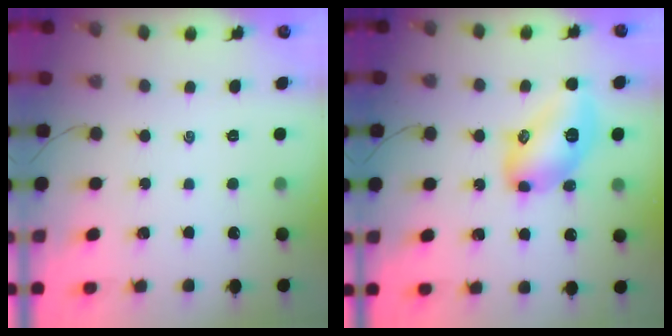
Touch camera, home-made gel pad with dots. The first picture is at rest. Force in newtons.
{"total": 13.2, "press": 13.1, "slide": 0.7}